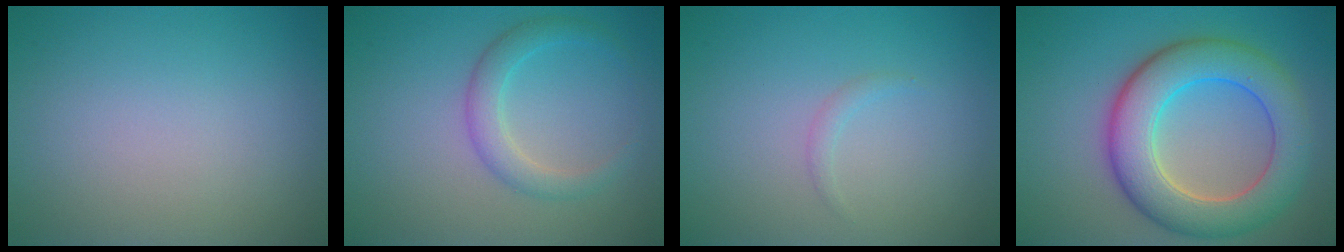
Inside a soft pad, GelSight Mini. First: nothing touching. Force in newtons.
{"total": 2.6, "press": 2.6, "slide": 0.0}
{"total": 0.7, "press": 0.7, "slide": 0.1}
{"total": 8.3, "press": 8.3, "slide": 0.2}